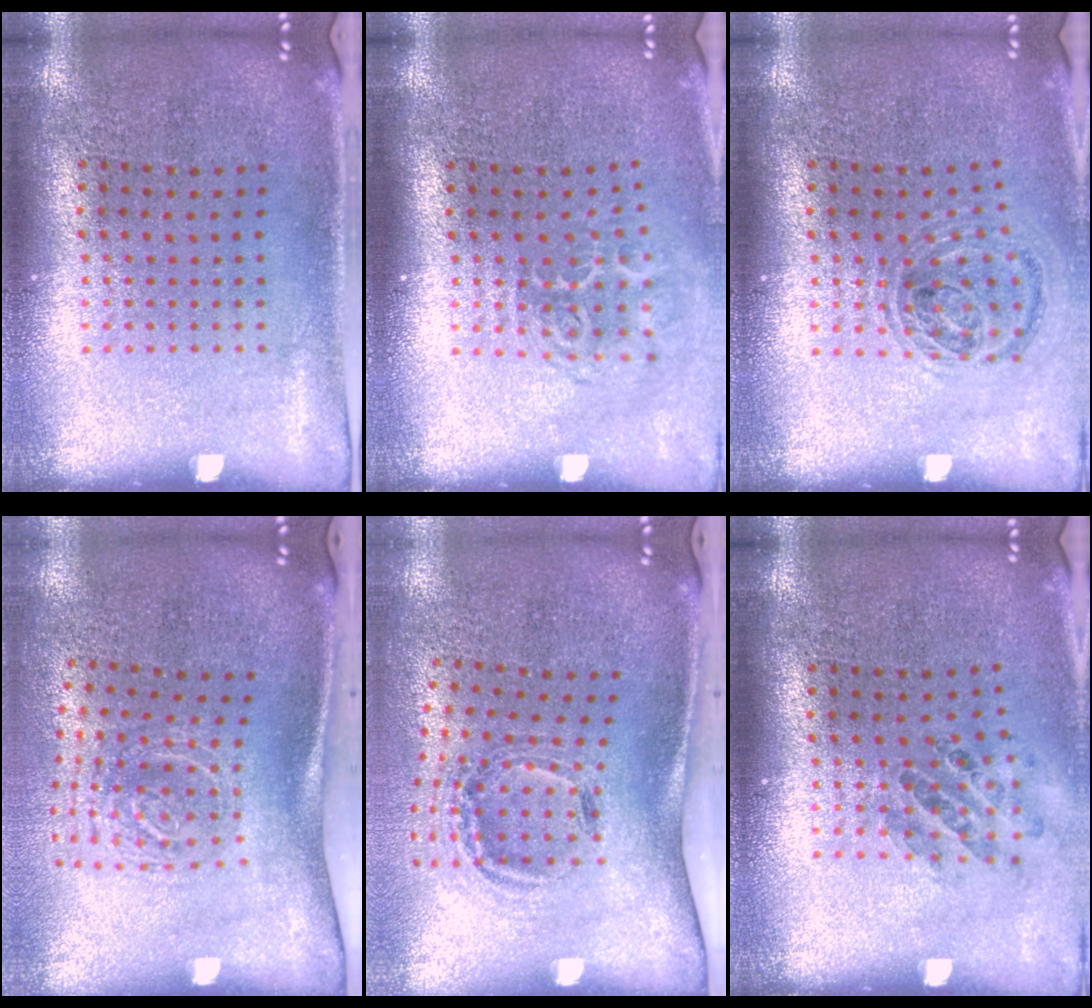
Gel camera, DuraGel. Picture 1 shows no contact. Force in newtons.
{"total": 1.8, "press": 1.2, "slide": 1.4}
{"total": 1.0, "press": 1.0, "slide": 0.1}
{"total": 1.9, "press": 1.3, "slide": 1.4}
{"total": 1.5, "press": 1.1, "slide": 1.0}
{"total": 0.8, "press": 0.8, "slide": 0.0}